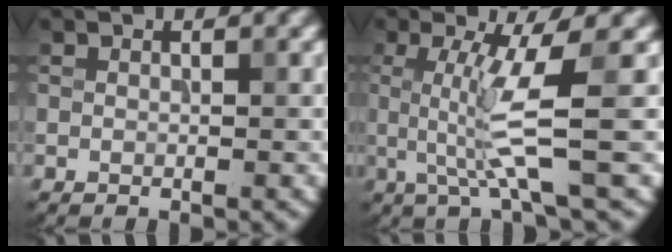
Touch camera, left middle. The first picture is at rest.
{"total": 5.1, "force": [0.2, 0.6, 5.1], "torque": [-0.107, -0.006, 0.007]}